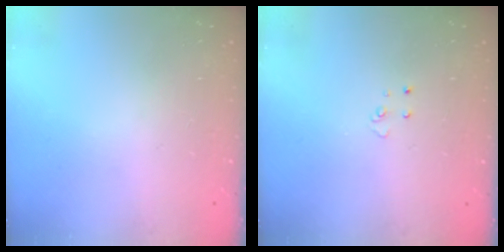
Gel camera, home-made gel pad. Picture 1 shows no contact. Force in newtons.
{"total": 2.9, "press": 2.9, "slide": 0.2}